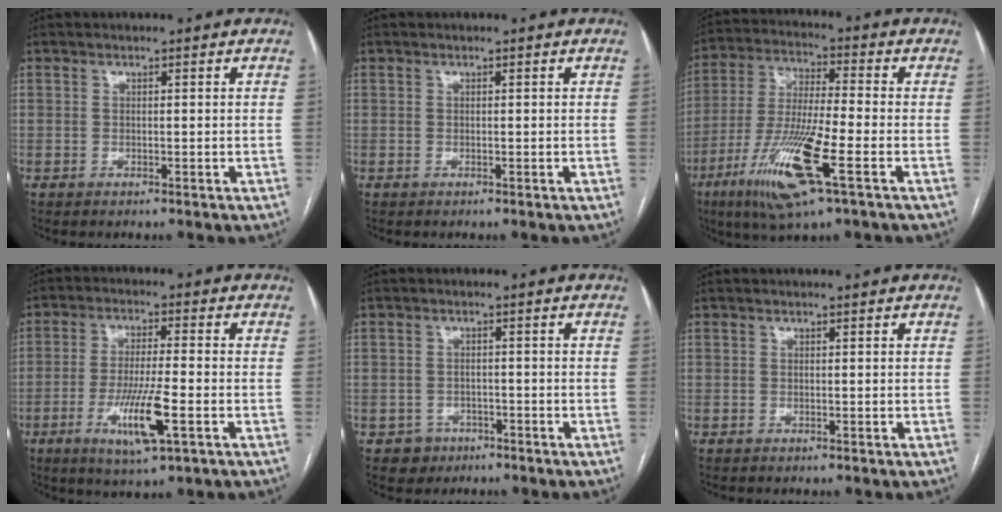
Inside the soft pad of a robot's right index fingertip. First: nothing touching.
{"total": 0.0}
{"total": 15.1, "force": [-6.4, 1.2, 13.6], "torque": [-0.277, -0.023, -0.118]}
{"total": 6.8, "force": [-2.5, 0.6, 6.3], "torque": [-0.117, -0.012, -0.041]}
{"total": 3.2, "force": [-1.7, 2.7, -0.1], "torque": [0.009, 0.014, -0.024]}
{"total": 0.0}